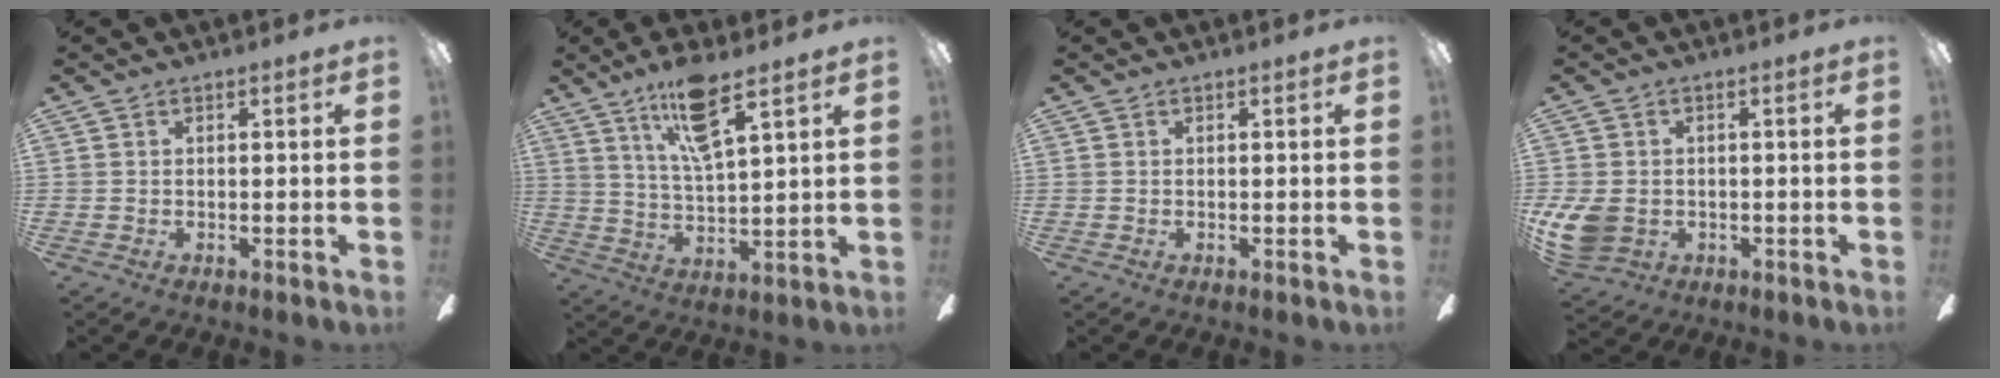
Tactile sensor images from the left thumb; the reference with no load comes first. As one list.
[{"total": 12.2, "force": [8.1, 3.1, 8.6], "torque": [-0.153, -0.025, 0.136]}, {"total": 0.0}, {"total": 8.3, "force": [-1.7, 6.6, 4.7], "torque": [-0.110, 0.009, -0.029]}]